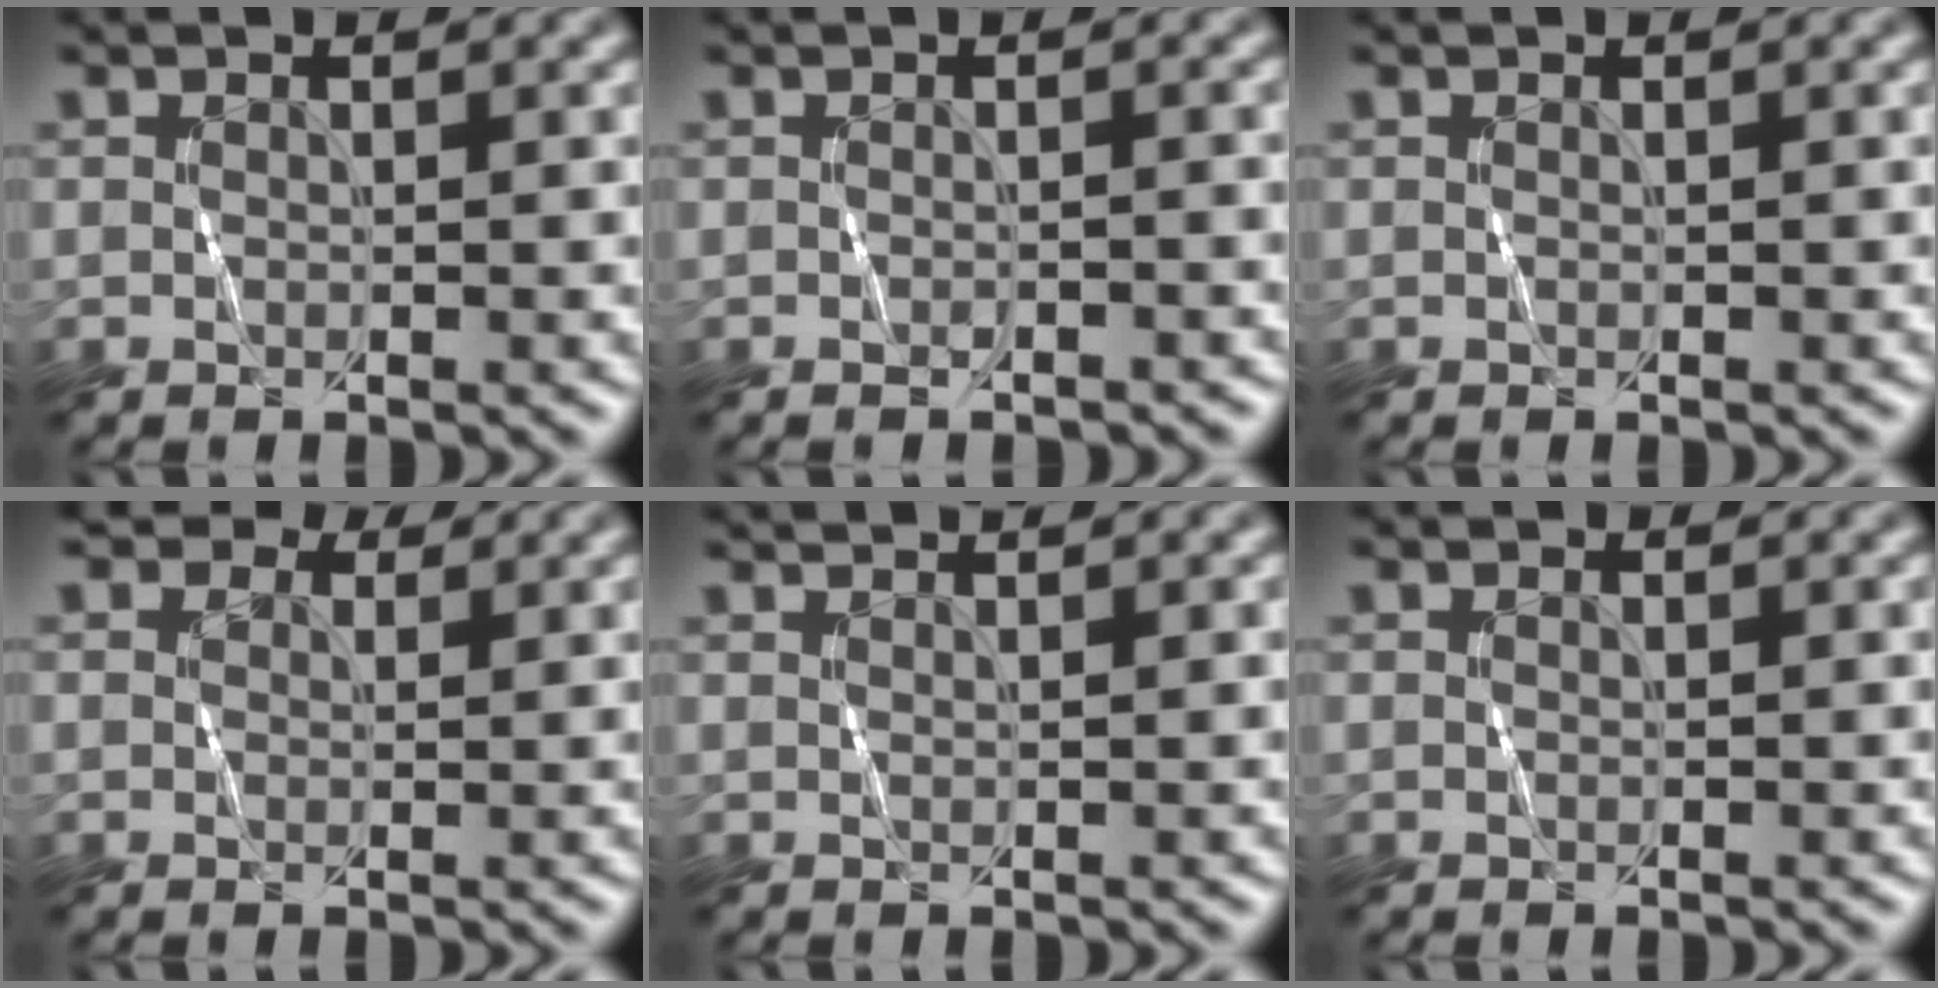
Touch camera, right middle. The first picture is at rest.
{"total": 1.1, "force": [-0.8, 0.1, 0.8], "torque": [-0.009, -0.002, -0.012]}
{"total": 0.0}
{"total": 2.7, "force": [1.9, 1.6, 1.1], "torque": [-0.025, 0.003, 0.023]}
{"total": 1.4, "force": [1.3, 0.1, 0.5], "torque": [-0.004, 0.001, 0.015]}
{"total": 0.0}